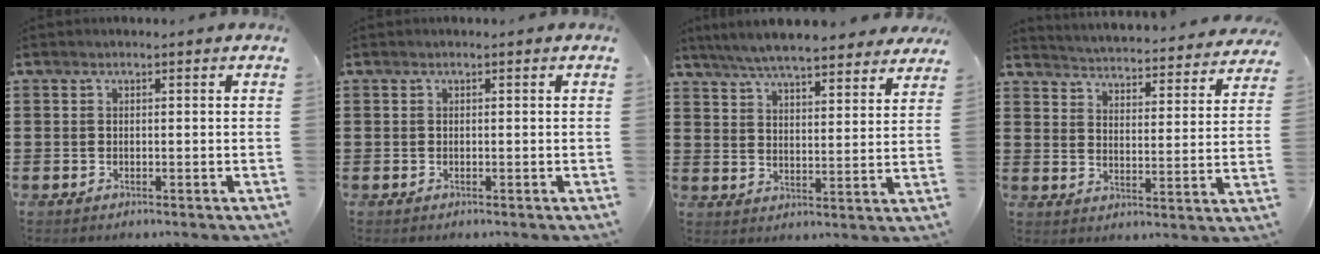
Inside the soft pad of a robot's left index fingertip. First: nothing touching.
{"total": 0.0}
{"total": 6.6, "force": [6.3, 0.4, 2.2], "torque": [-0.067, -0.027, 0.113]}
{"total": 3.6, "force": [3.5, -0.6, 0.1], "torque": [-0.016, -0.041, 0.051]}